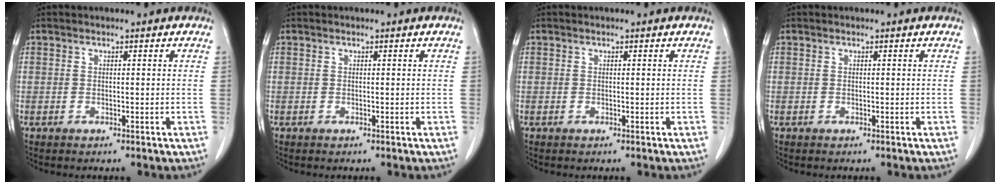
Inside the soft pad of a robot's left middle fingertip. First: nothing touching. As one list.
[{"total": 0.0}, {"total": 0.0}, {"total": 0.0}]